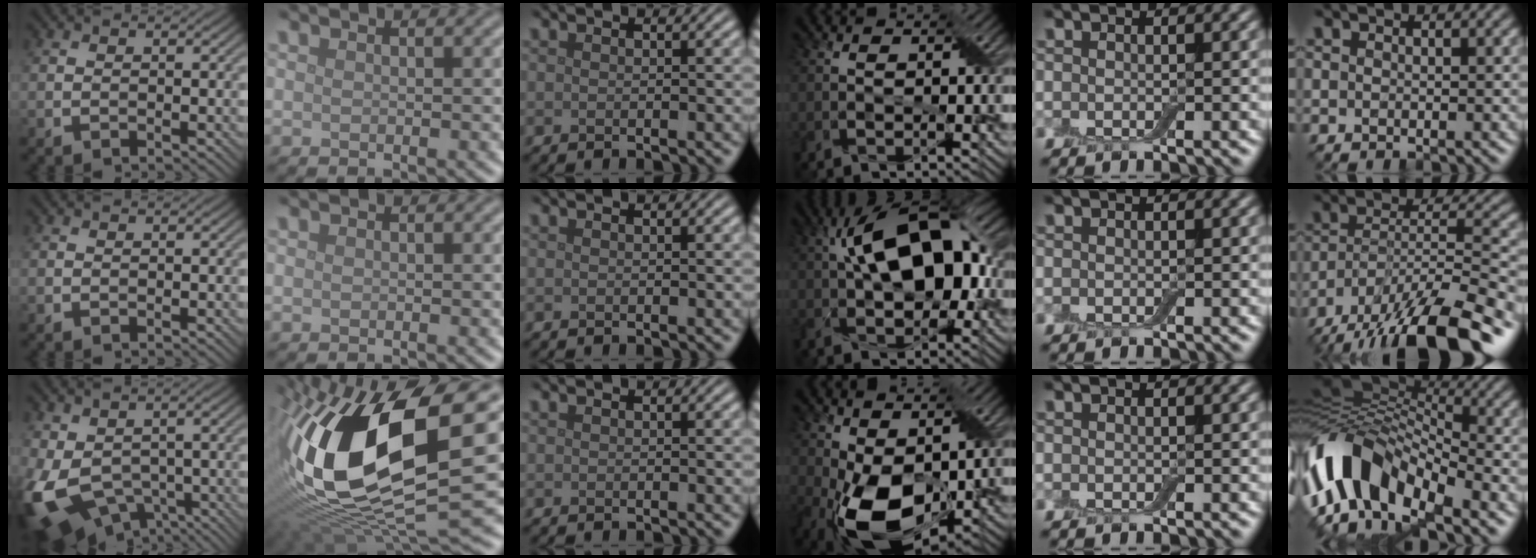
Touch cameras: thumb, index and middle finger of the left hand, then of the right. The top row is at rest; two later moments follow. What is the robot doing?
{"motion": "extract", "object": "airpods case & airpods"}